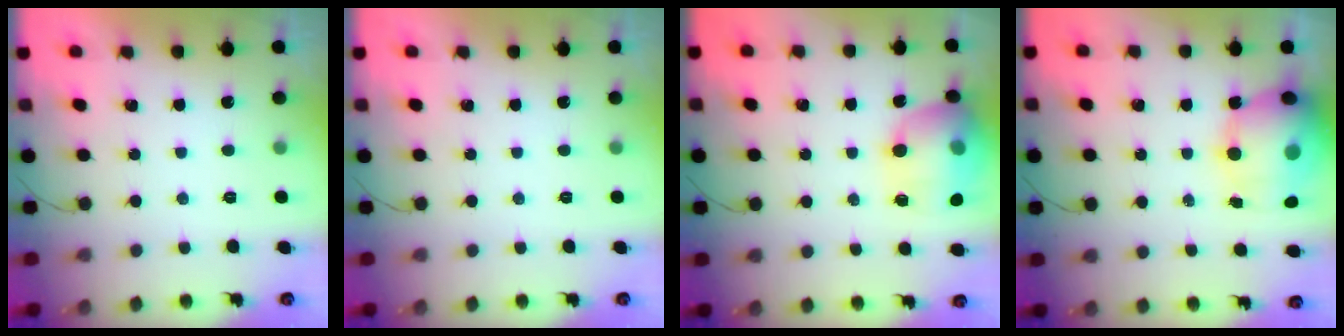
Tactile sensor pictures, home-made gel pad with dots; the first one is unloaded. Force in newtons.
{"total": 0.0}
{"total": 17.6, "press": 17.4, "slide": 2.2}
{"total": 18.9, "press": 18.4, "slide": 4.5}